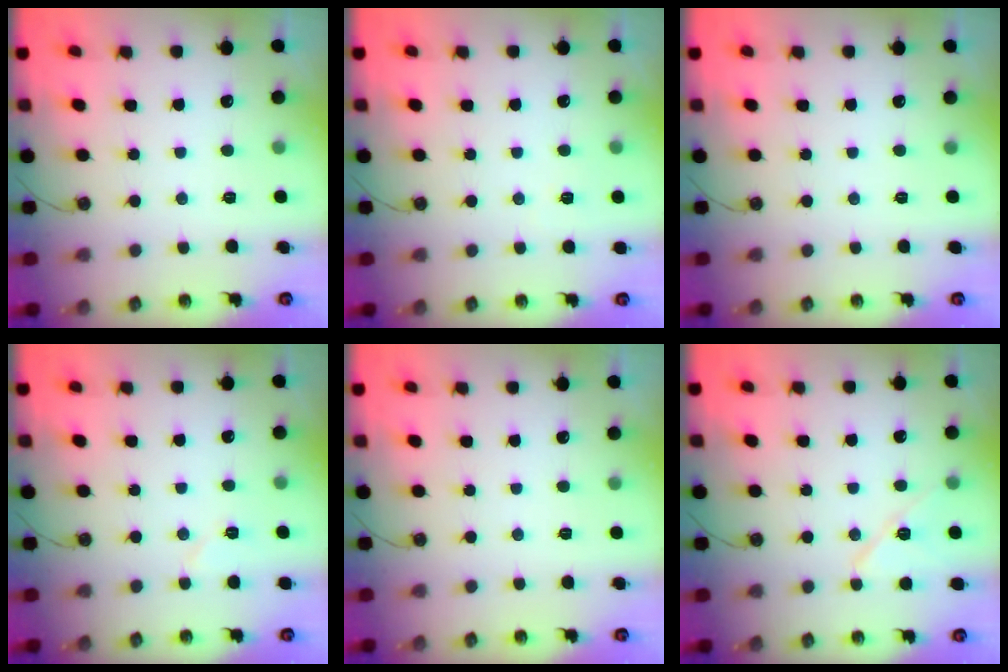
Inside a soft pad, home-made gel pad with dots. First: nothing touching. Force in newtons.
{"total": 2.2, "press": 2.1, "slide": 0.7}
{"total": 0.0}
{"total": 5.3, "press": 4.6, "slide": 2.6}
{"total": 0.0}
{"total": 9.8, "press": 9.7, "slide": 1.1}